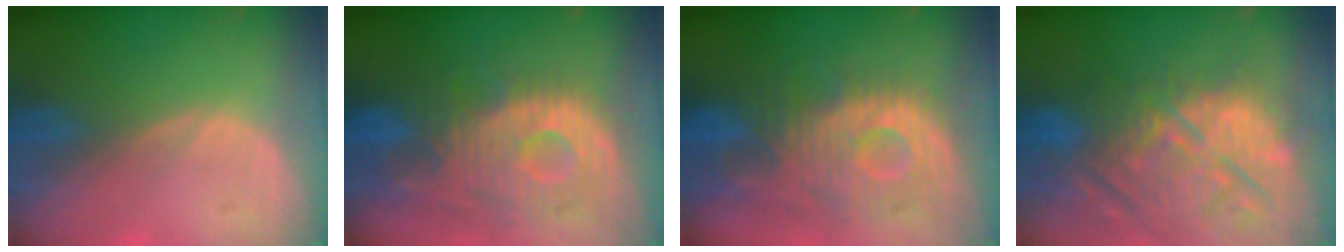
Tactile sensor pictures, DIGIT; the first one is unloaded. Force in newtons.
{"total": 12.3, "press": 10.8, "slide": 5.9}
{"total": 11.9, "press": 10.7, "slide": 5.3}
{"total": 14.9, "press": 12.9, "slide": 7.4}